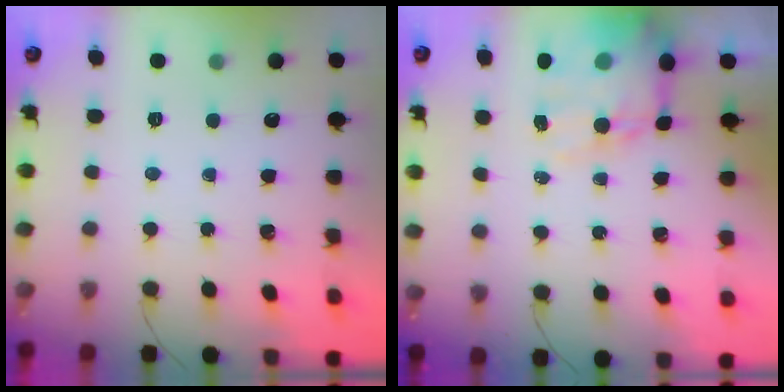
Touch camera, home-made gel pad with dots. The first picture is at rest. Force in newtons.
{"total": 15.3, "press": 14.9, "slide": 3.6}